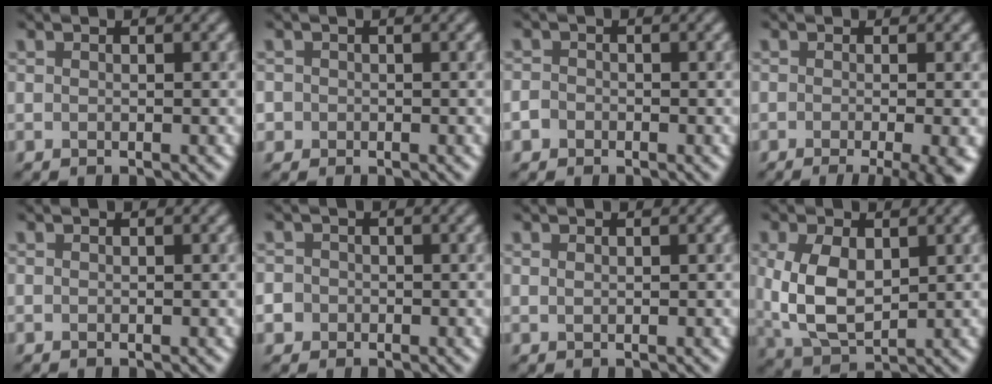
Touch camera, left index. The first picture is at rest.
{"total": 1.1, "force": [-0.1, 1.1, 0.1], "torque": [0.012, -0.003, -0.006]}
{"total": 1.6, "force": [-0.7, 1.4, 0.5], "torque": [0.004, 0.004, -0.015]}
{"total": 6.3, "force": [-2.5, 2.1, 5.4], "torque": [-0.050, -0.009, -0.032]}
{"total": 0.0}
{"total": 4.1, "force": [-1.2, 3.8, 0.9], "torque": [-0.001, 0.008, -0.052]}
{"total": 0.5, "force": [0.2, 0.3, 0.3], "torque": [-0.008, 0.001, 0.005]}
{"total": 6.2, "force": [0.7, 3.9, 4.8], "torque": [-0.107, -0.001, 0.020]}